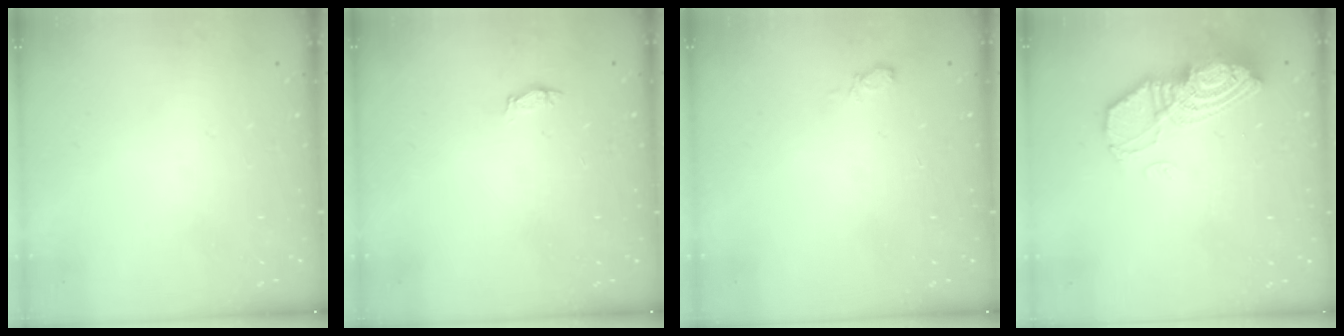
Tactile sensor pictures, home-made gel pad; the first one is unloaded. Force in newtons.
{"total": 2.9, "press": 2.7, "slide": 1.1}
{"total": 5.6, "press": 5.5, "slide": 1.1}
{"total": 13.7, "press": 13.7, "slide": 1.2}